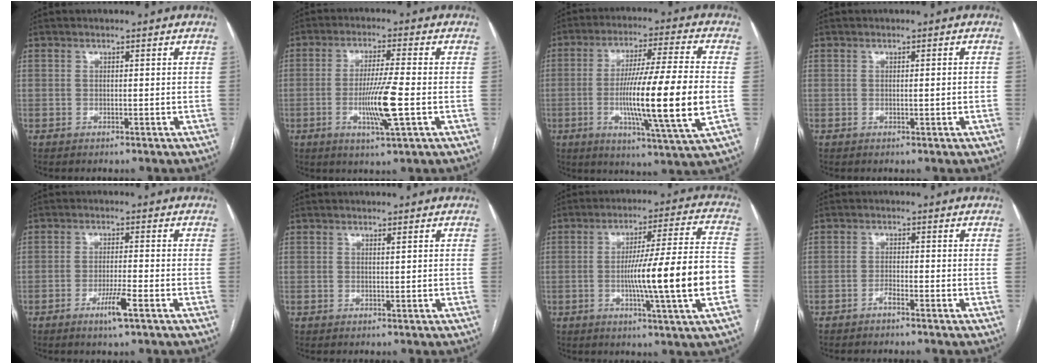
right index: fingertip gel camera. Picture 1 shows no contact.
{"total": 8.3, "force": [-2.0, -0.4, 8.0], "torque": [-0.152, -0.016, -0.036]}
{"total": 17.6, "force": [-2.7, -0.7, 17.3], "torque": [-0.305, -0.017, -0.053]}
{"total": 1.2, "force": [-0.2, 0.0, 1.2], "torque": [-0.020, 0.000, 0.001]}
{"total": 4.2, "force": [-2.2, -0.3, 3.5], "torque": [-0.067, -0.009, -0.042]}
{"total": 0.5, "force": [0.3, -0.2, 0.3], "torque": [-0.011, -0.004, 0.009]}
{"total": 16.8, "force": [-3.3, -0.9, 16.5], "torque": [-0.262, 0.001, -0.056]}
{"total": 1.3, "force": [-1.1, -0.1, 0.7], "torque": [-0.015, 0.002, -0.021]}